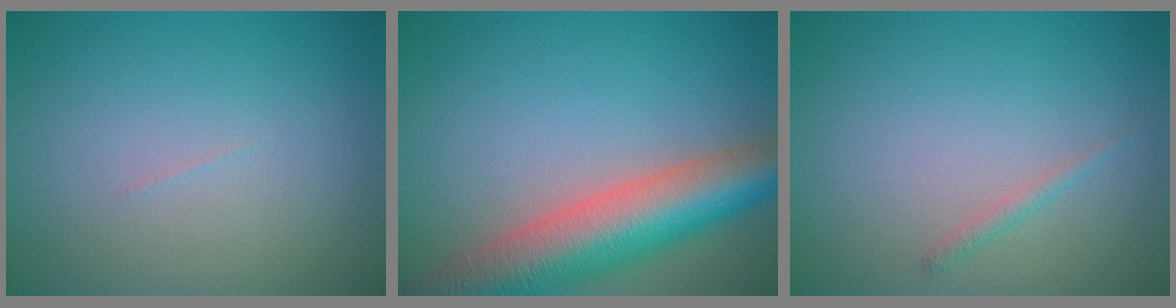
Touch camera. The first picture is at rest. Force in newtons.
{"total": 10.0, "press": 10.0, "slide": 0.6}
{"total": 0.8, "press": 0.8, "slide": 0.0}